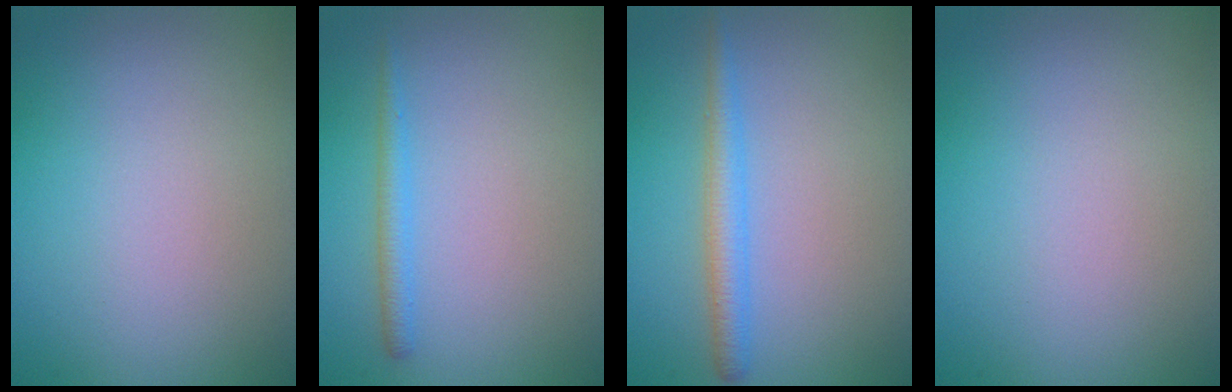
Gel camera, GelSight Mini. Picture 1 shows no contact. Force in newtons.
{"total": 1.4, "press": 1.4, "slide": 0.1}
{"total": 2.3, "press": 2.3, "slide": 0.1}
{"total": 0.0}